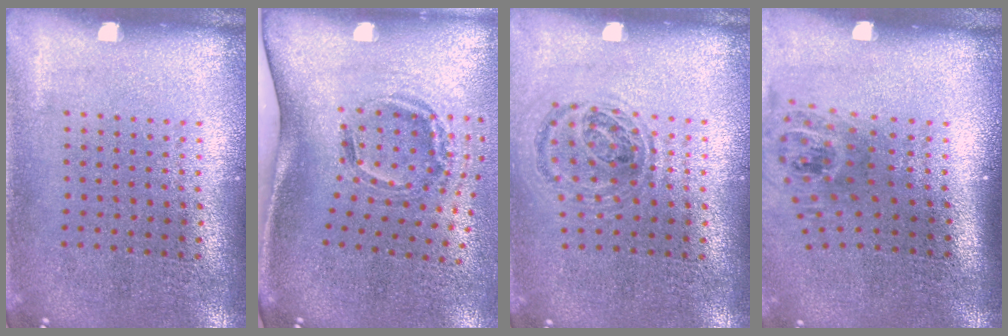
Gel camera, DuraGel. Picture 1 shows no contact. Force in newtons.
{"total": 2.1, "press": 1.3, "slide": 1.6}
{"total": 0.9, "press": 0.9, "slide": 0.3}
{"total": 1.7, "press": 1.2, "slide": 1.2}